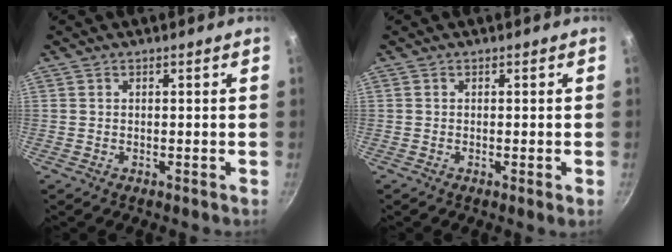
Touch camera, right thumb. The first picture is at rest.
{"total": 1.0, "force": [-0.3, -0.1, 0.9], "torque": [-0.016, -0.004, -0.008]}